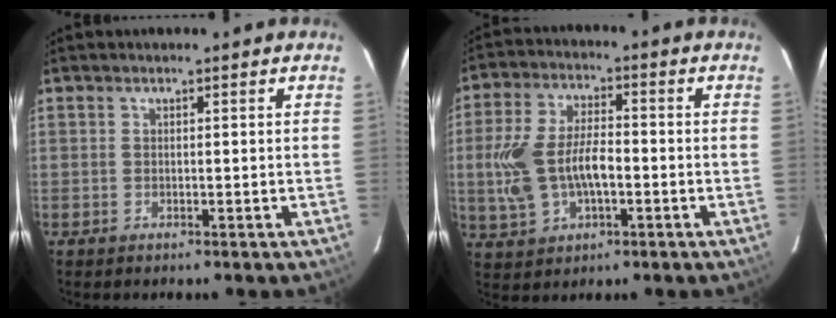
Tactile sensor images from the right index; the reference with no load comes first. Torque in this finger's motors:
{"motor_torque": [0.47, -0.10, 0.62, 0.12]}